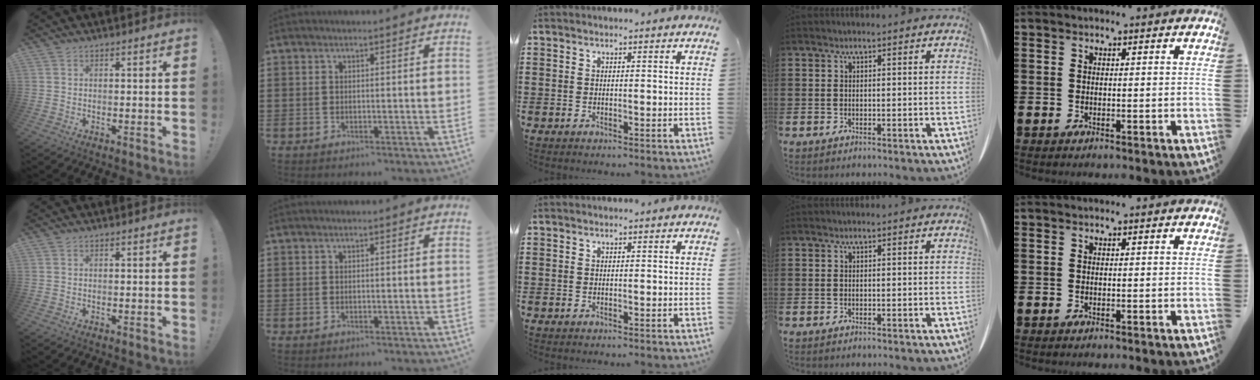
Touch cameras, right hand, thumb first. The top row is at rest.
{}